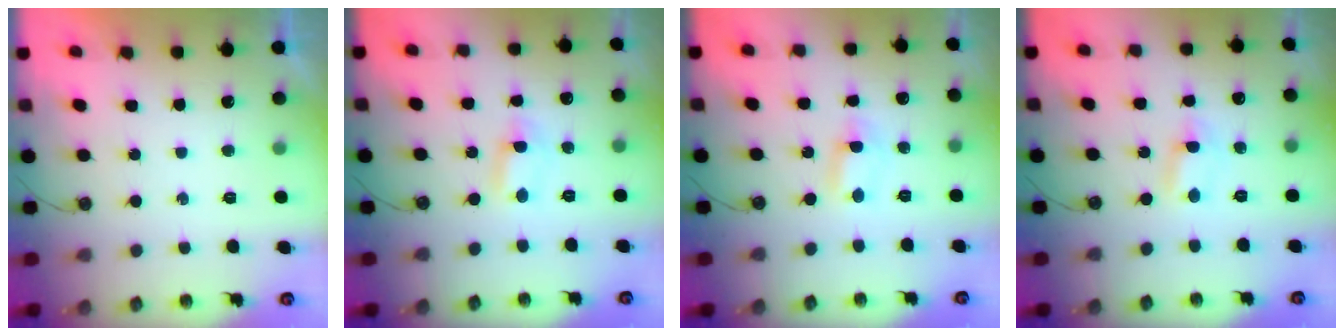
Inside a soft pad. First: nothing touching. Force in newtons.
{"total": 1.6, "press": 1.1, "slide": 1.1}
{"total": 1.6, "press": 1.1, "slide": 1.1}
{"total": 1.6, "press": 1.5, "slide": 0.2}